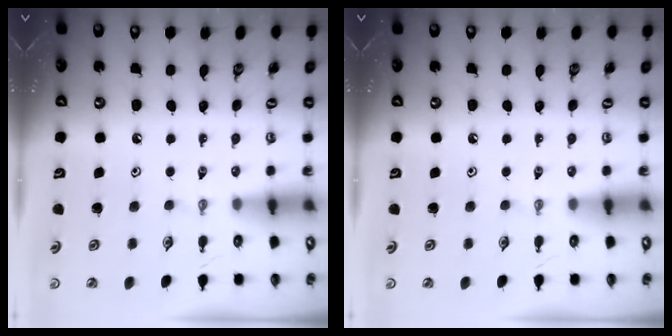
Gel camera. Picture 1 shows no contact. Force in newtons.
{"total": 0.0}